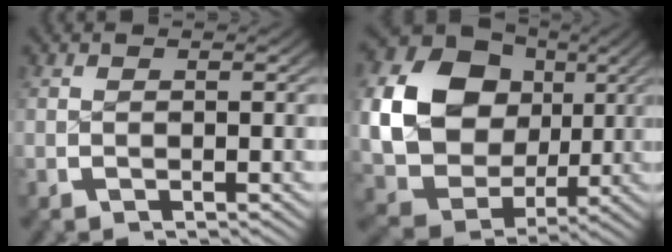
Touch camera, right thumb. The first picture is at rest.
{"total": 17.5, "force": [1.9, 14.3, 9.8], "torque": [-0.229, -0.045, 0.044]}